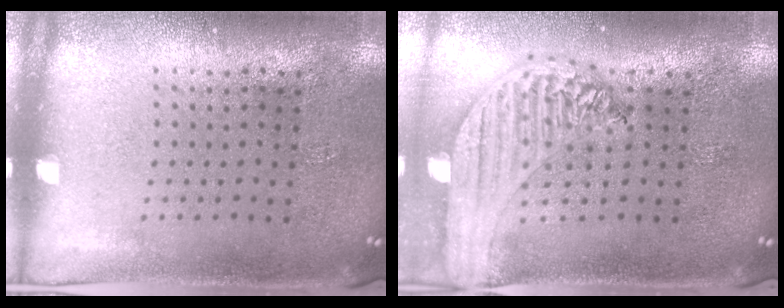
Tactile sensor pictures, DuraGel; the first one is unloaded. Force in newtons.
{"total": 2.2, "press": 2.0, "slide": 0.9}